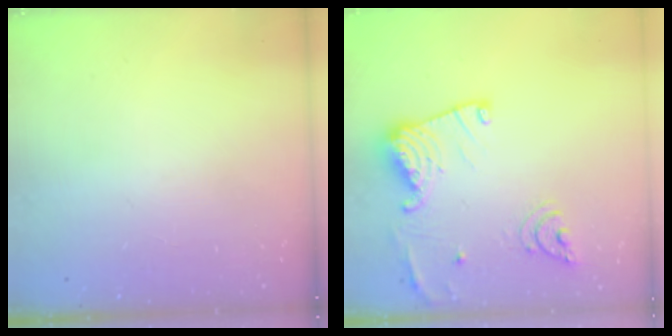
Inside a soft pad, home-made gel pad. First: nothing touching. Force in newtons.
{"total": 17.0, "press": 16.9, "slide": 1.7}